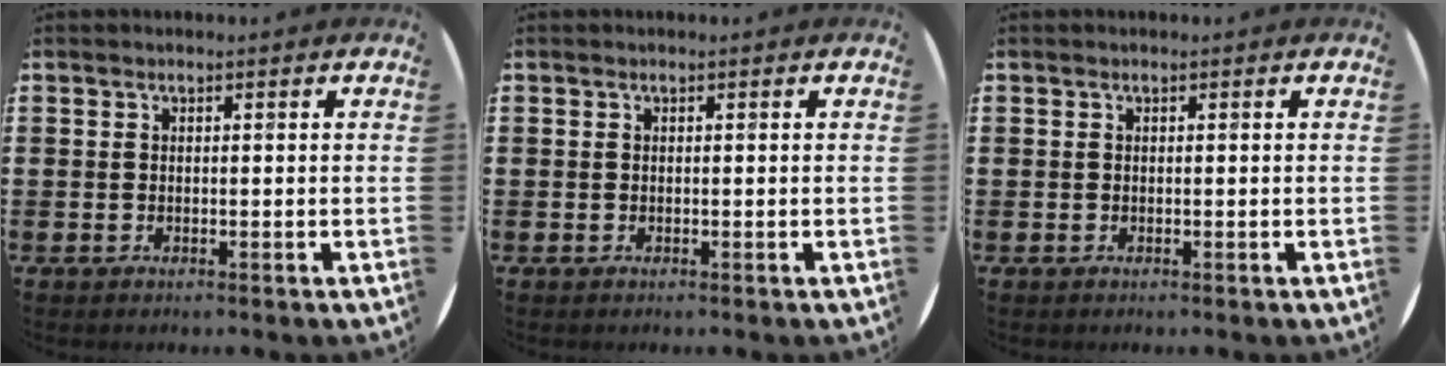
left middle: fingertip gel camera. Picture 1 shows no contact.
{"total": 0.0}
{"total": 0.0}